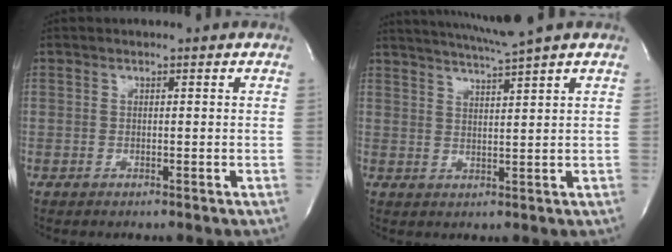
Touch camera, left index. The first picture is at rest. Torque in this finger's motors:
{"motor_torque": [-0.11, -0.12, 0.03, 0.03]}